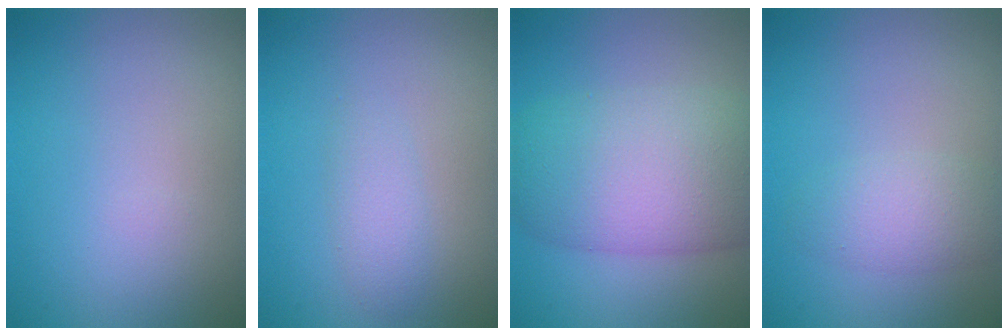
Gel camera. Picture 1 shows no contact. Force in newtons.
{"total": 1.5, "press": 1.5, "slide": 0.1}
{"total": 10.1, "press": 10.1, "slide": 0.2}
{"total": 2.5, "press": 2.5, "slide": 0.2}